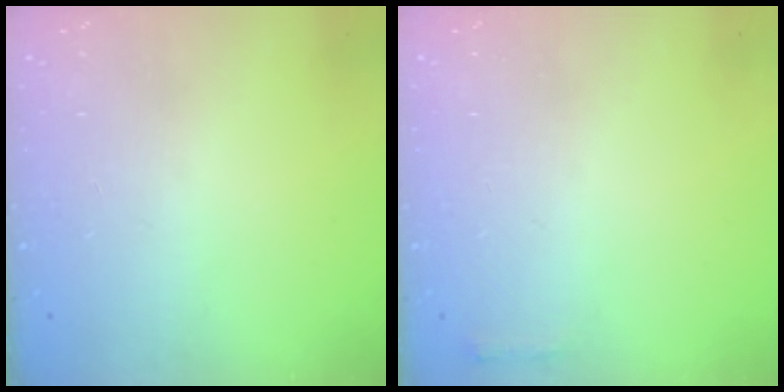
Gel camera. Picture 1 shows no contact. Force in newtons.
{"total": 2.3, "press": 2.3, "slide": 0.5}